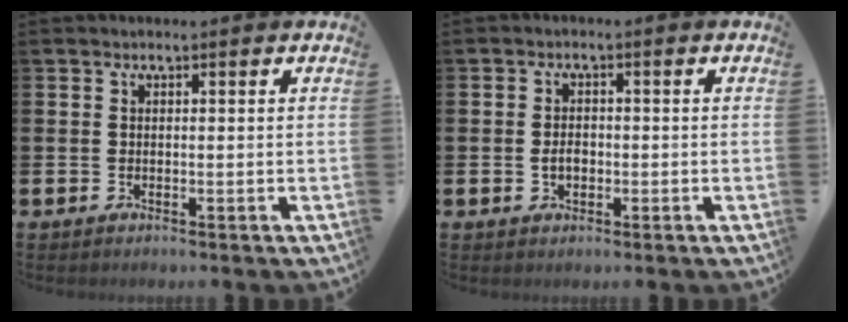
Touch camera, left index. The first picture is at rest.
{"total": 2.1, "force": [-0.3, 1.4, 1.5], "torque": [-0.014, 0.001, -0.010]}